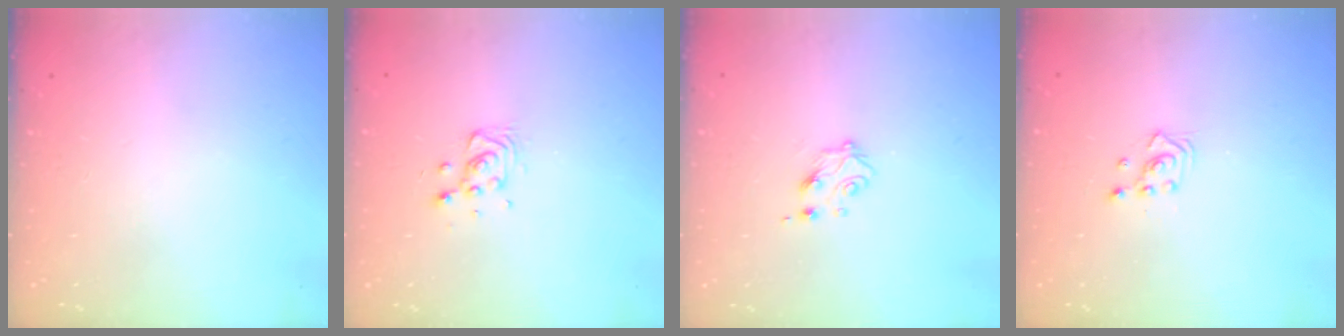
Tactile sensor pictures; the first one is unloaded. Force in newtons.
{"total": 7.3, "press": 7.1, "slide": 2.0}
{"total": 4.6, "press": 4.5, "slide": 0.6}
{"total": 2.5, "press": 2.5, "slide": 0.3}